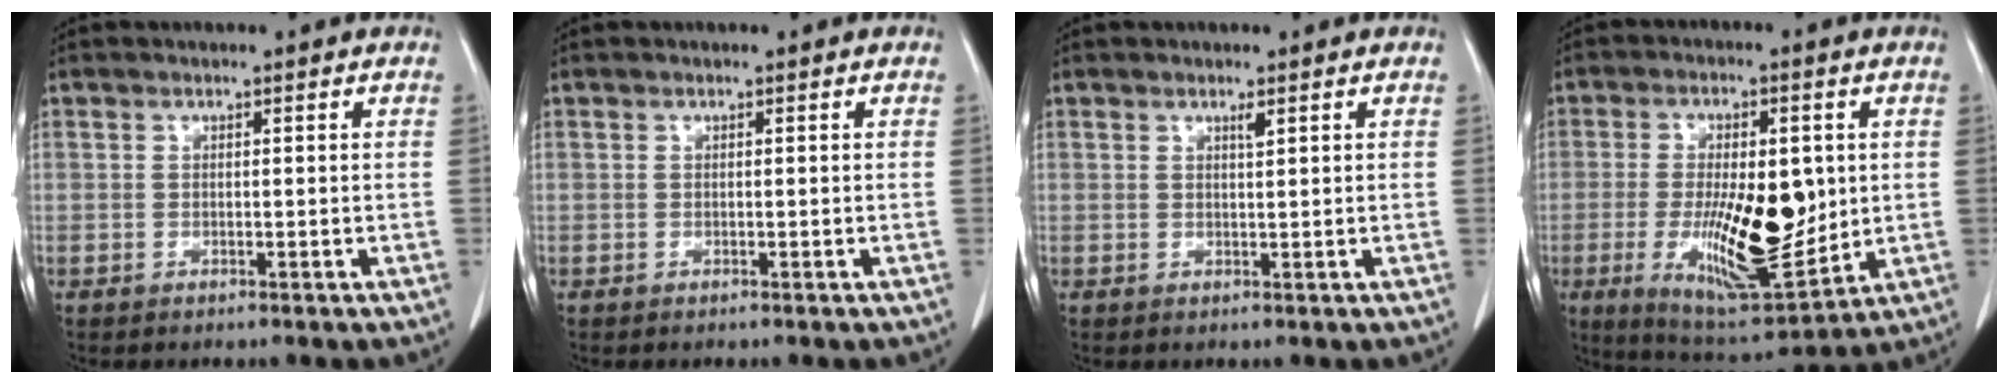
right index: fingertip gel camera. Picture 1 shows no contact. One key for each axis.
{"total": 0.0}
{"total": 0.9, "fx": 0.6, "fy": 0.0, "fz": 0.7, "tx": -0.014, "ty": -0.004, "tz": 0.011}
{"total": 16.1, "fx": -1.2, "fy": 5.2, "fz": 15.2, "tx": -0.262, "ty": -0.016, "tz": -0.004}